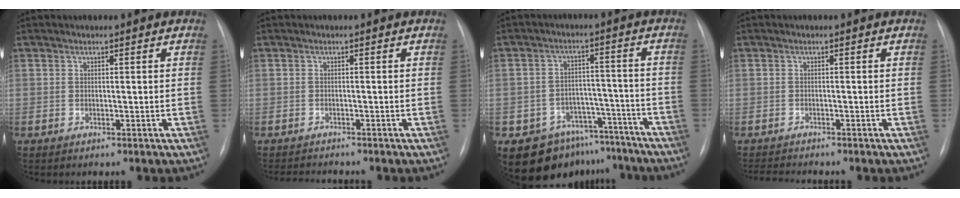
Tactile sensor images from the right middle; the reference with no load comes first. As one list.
[{"total": 2.6, "force": [-2.6, -0.1, 0.4], "torque": [-0.006, -0.011, -0.040]}, {"total": 11.1, "force": [-8.3, 7.0, 2.4], "torque": [-0.023, 0.045, -0.111]}, {"total": 3.1, "force": [-3.0, -0.2, 0.7], "torque": [-0.011, -0.012, -0.048]}]